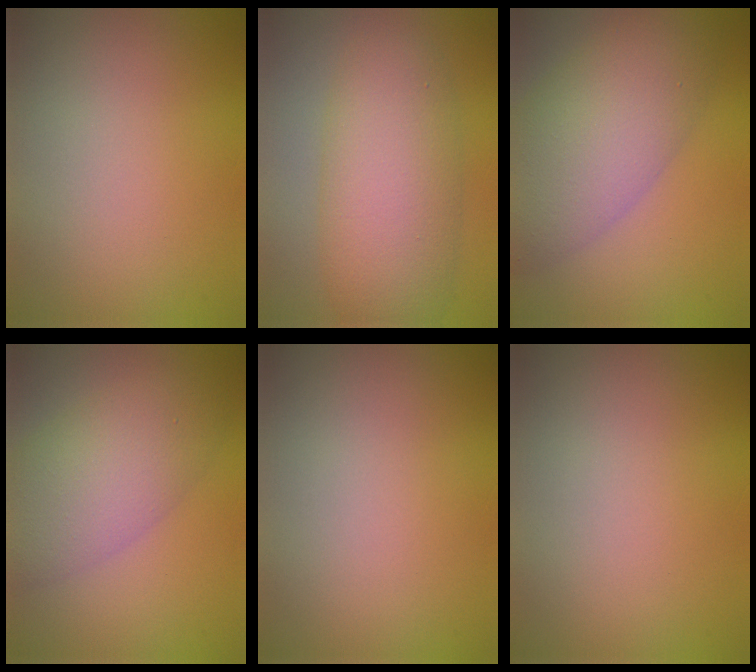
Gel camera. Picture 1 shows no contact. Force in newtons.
{"total": 7.5, "press": 7.5, "slide": 0.1}
{"total": 7.7, "press": 7.7, "slide": 0.2}
{"total": 6.1, "press": 6.0, "slide": 0.3}
{"total": 0.0}
{"total": 0.0}